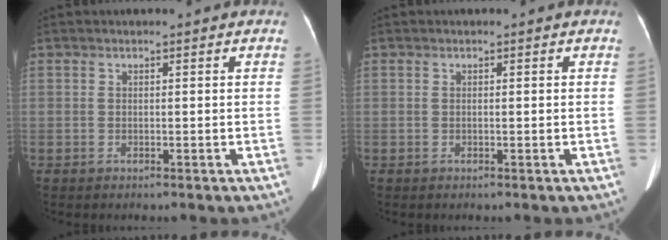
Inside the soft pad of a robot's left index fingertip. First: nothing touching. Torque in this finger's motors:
{"motor_torque": [-0.40, -0.34, -0.17, -0.03]}